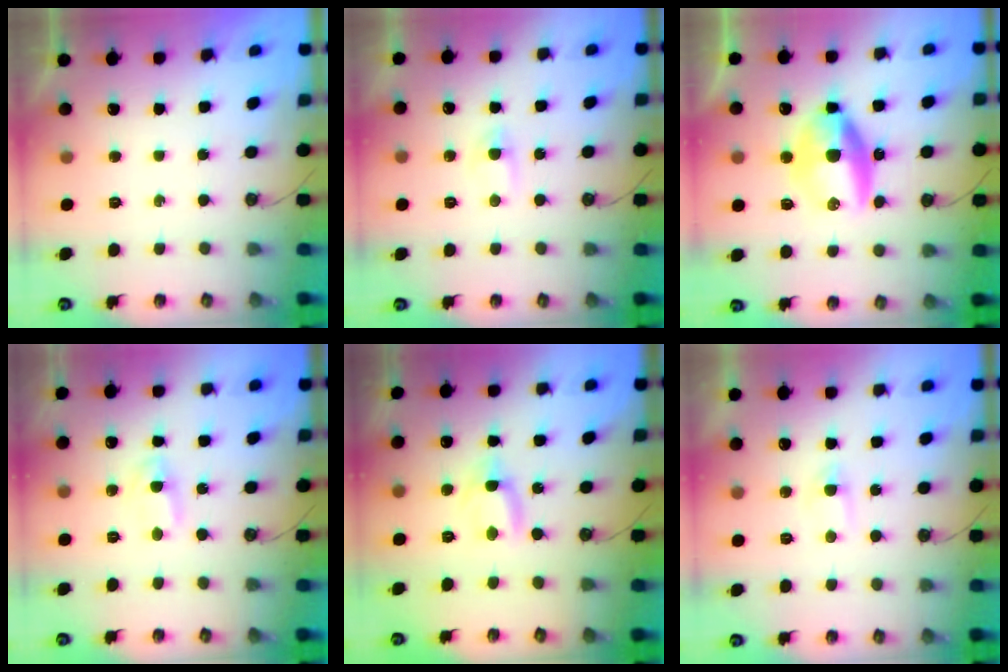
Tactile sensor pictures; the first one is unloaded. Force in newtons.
{"total": 3.2, "press": 3.2, "slide": 0.4}
{"total": 10.1, "press": 10.0, "slide": 0.8}
{"total": 1.6, "press": 1.6, "slide": 0.3}
{"total": 2.8, "press": 2.8, "slide": 0.2}
{"total": 3.3, "press": 3.3, "slide": 0.5}